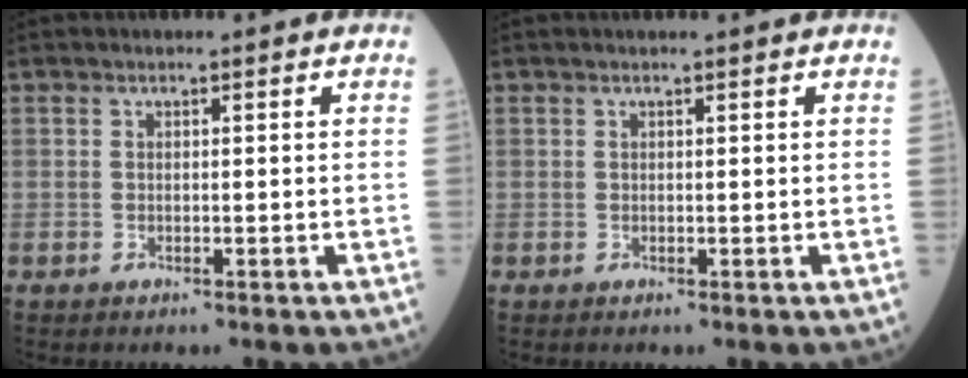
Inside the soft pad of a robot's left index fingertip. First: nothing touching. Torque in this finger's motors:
{"motor_torque": [0.02, -0.13, -0.01, 0.00]}